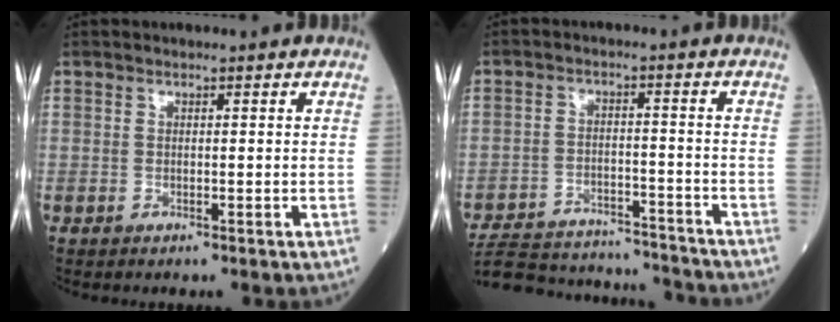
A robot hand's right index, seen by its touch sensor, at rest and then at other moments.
{"total": 18.1, "force": [-17.2, 3.2, 4.6], "torque": [-0.100, 0.002, -0.248]}